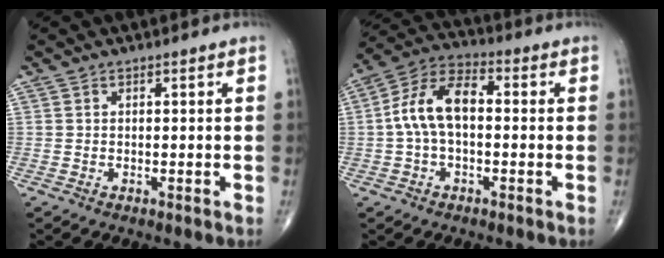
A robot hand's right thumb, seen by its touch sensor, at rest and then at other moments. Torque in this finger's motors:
{"motor_torque": [0.14, 0.14, 0.64, -0.18, 0.17]}